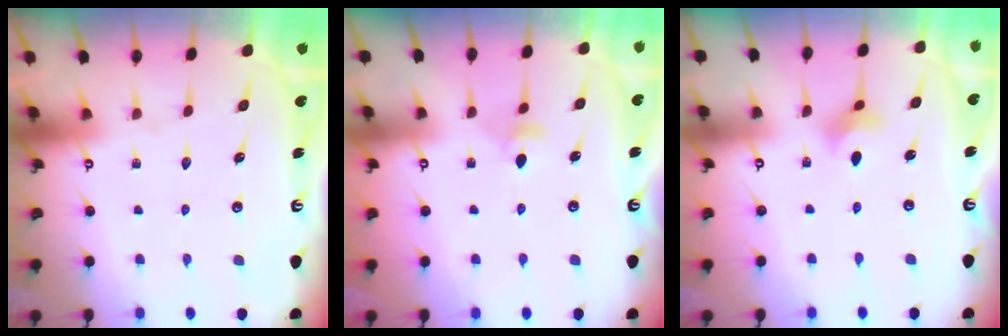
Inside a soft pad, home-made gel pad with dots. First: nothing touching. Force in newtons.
{"total": 2.9, "press": 2.8, "slide": 0.6}
{"total": 2.8, "press": 2.7, "slide": 0.4}